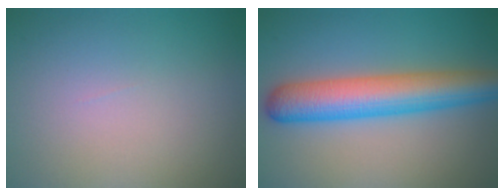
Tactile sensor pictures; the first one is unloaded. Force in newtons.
{"total": 7.3, "press": 7.3, "slide": 0.1}